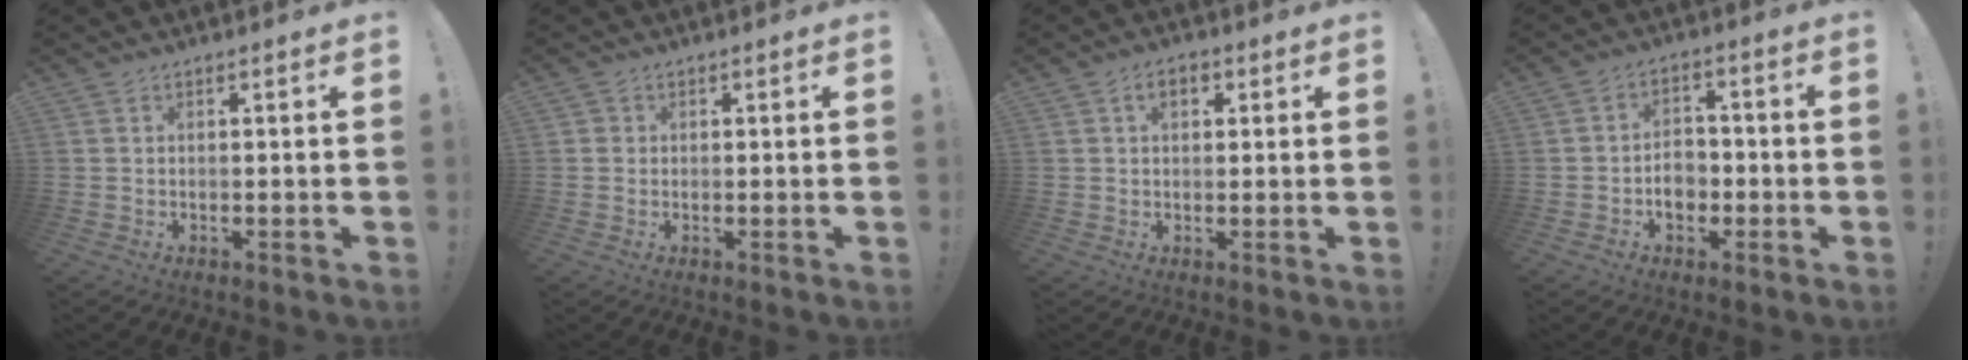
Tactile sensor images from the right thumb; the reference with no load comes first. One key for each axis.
{"total": 1.2, "fx": 0.2, "fy": 1.2, "fz": 0.1, "tx": 0.003, "ty": 0.000, "tz": 0.004}
{"total": 4.0, "fx": 1.3, "fy": 2.5, "fz": 2.8, "tx": -0.043, "ty": 0.006, "tz": 0.021}
{"total": 7.1, "fx": -1.8, "fy": 5.6, "fz": 4.0, "tx": -0.053, "ty": 0.011, "tz": -0.031}